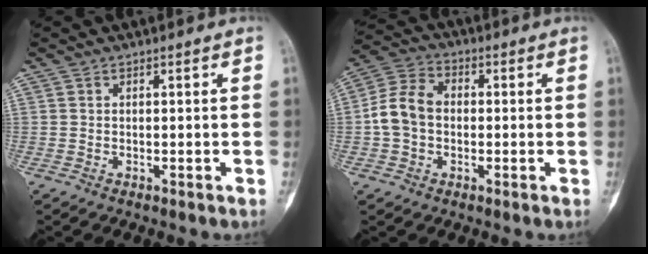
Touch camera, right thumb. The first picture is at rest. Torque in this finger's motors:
{"motor_torque": [-0.01, -0.03, 0.71, -0.17, 0.07]}